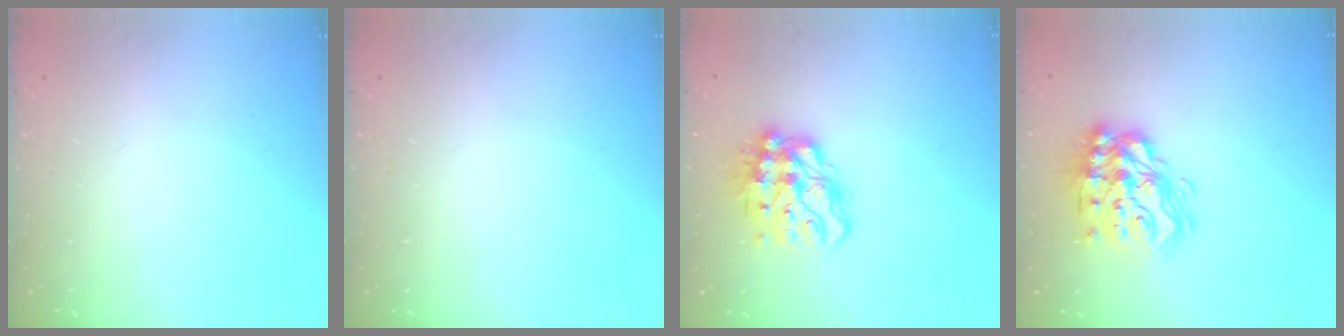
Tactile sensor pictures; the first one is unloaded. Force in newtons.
{"total": 0.0}
{"total": 13.6, "press": 13.5, "slide": 1.5}
{"total": 19.7, "press": 19.7, "slide": 1.5}